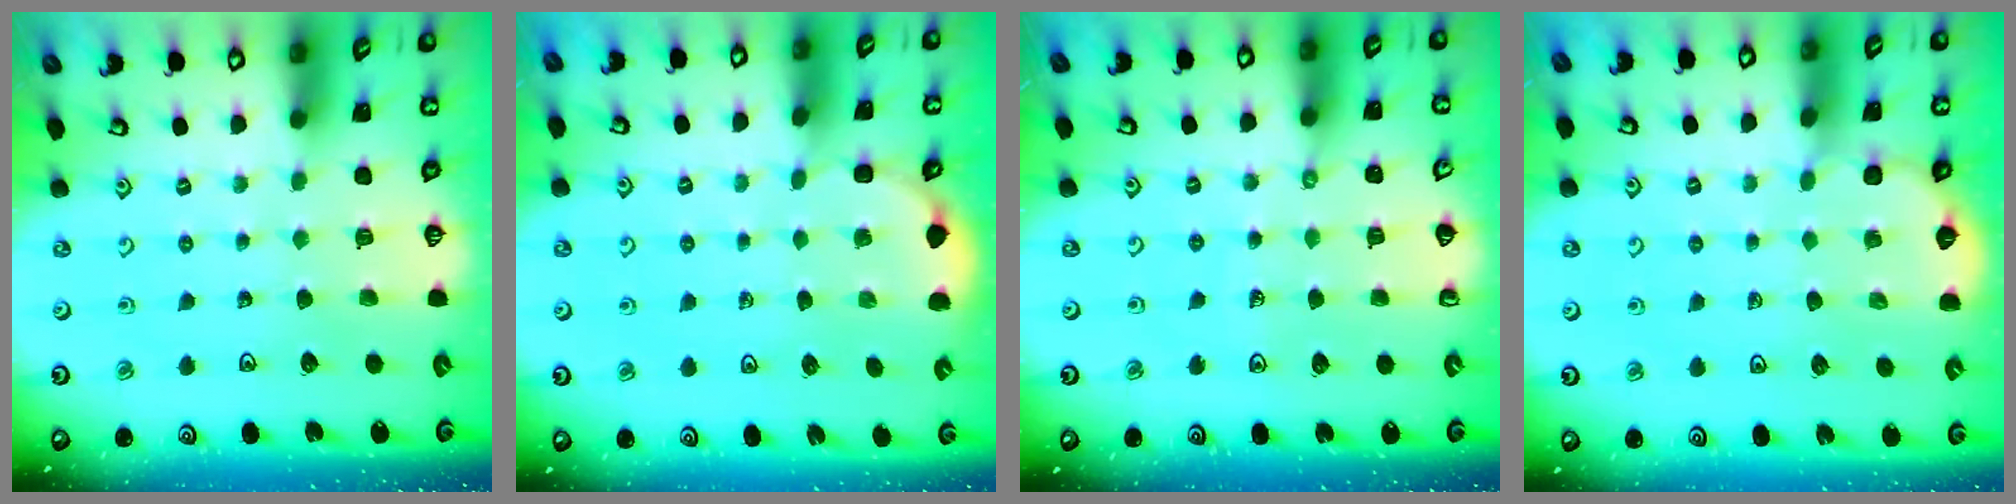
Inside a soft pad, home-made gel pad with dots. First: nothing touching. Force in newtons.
{"total": 2.4, "press": 2.1, "slide": 1.1}
{"total": 4.7, "press": 4.5, "slide": 1.4}
{"total": 2.9, "press": 2.9, "slide": 0.3}